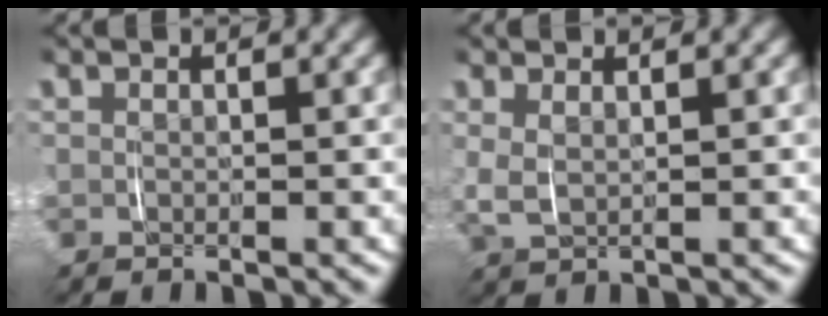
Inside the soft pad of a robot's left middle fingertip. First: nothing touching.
{"total": 2.8, "force": [0.5, 2.0, 1.9], "torque": [-0.062, -0.007, 0.015]}